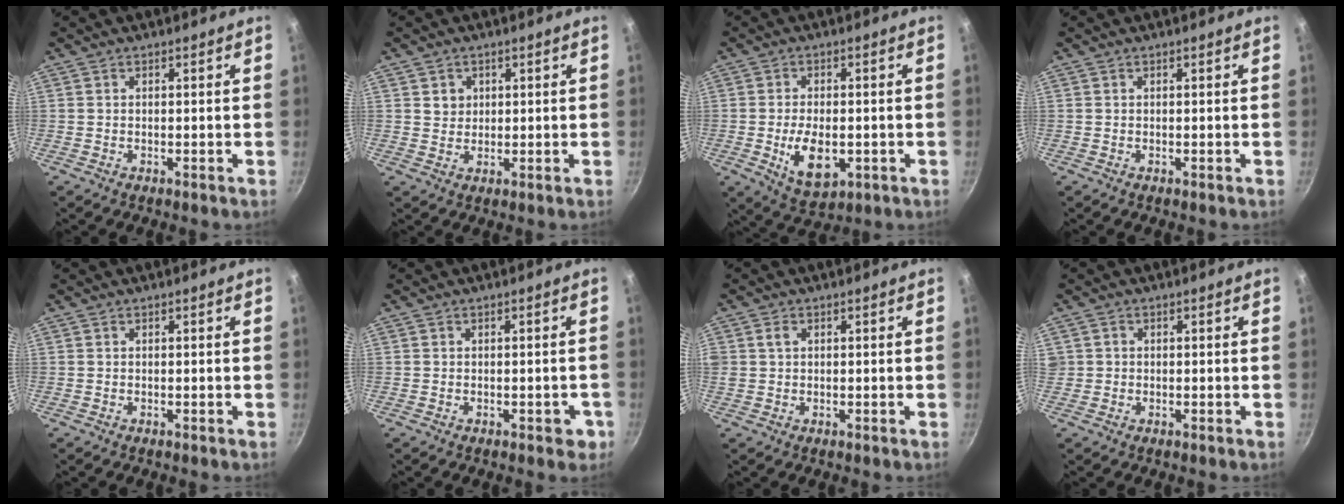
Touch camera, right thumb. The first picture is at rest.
{"total": 2.9, "force": [1.0, 2.6, 0.8], "torque": [0.004, 0.004, 0.017]}
{"total": 9.3, "force": [-1.9, 5.2, 7.5], "torque": [-0.117, -0.005, -0.020]}
{"total": 0.0}
{"total": 0.0}
{"total": 2.7, "force": [-1.0, 1.7, 1.8], "torque": [0.001, 0.015, -0.009]}
{"total": 1.9, "force": [0.6, 1.5, 1.0], "torque": [-0.011, 0.004, 0.010]}
{"total": 1.3, "force": [0.0, 1.3, 0.3], "torque": [0.002, 0.006, 0.000]}